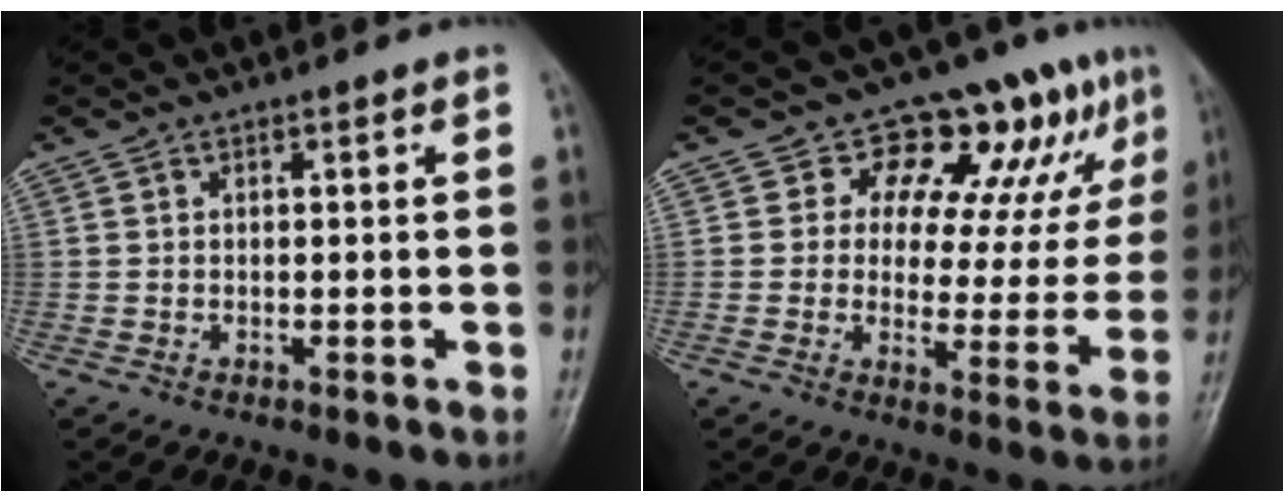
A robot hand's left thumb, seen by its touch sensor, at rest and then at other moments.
{"total": 14.8, "force": [8.1, 7.7, 9.6], "torque": [-0.076, -0.030, 0.107]}